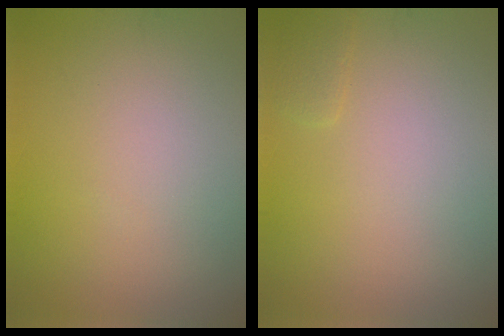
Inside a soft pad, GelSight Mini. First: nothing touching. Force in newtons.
{"total": 0.9, "press": 0.9, "slide": 0.1}